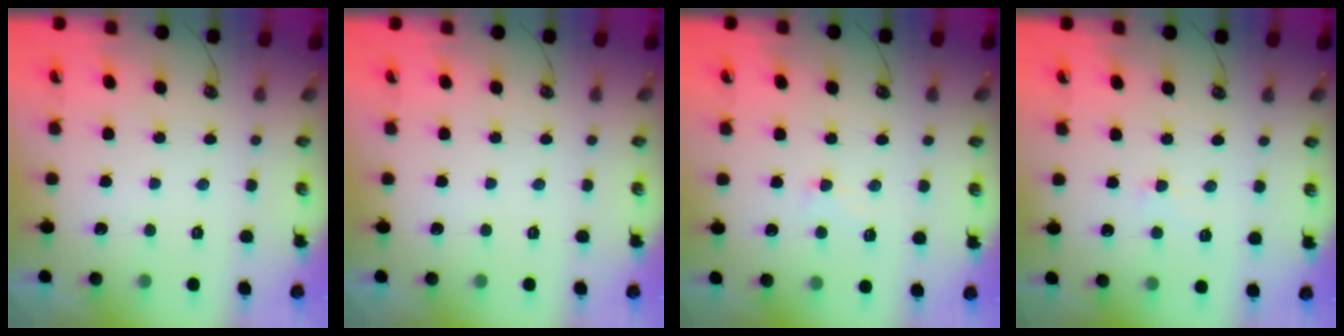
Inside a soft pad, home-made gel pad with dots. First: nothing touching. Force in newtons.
{"total": 0.0}
{"total": 0.7, "press": 0.6, "slide": 0.4}
{"total": 0.9, "press": 0.6, "slide": 0.7}